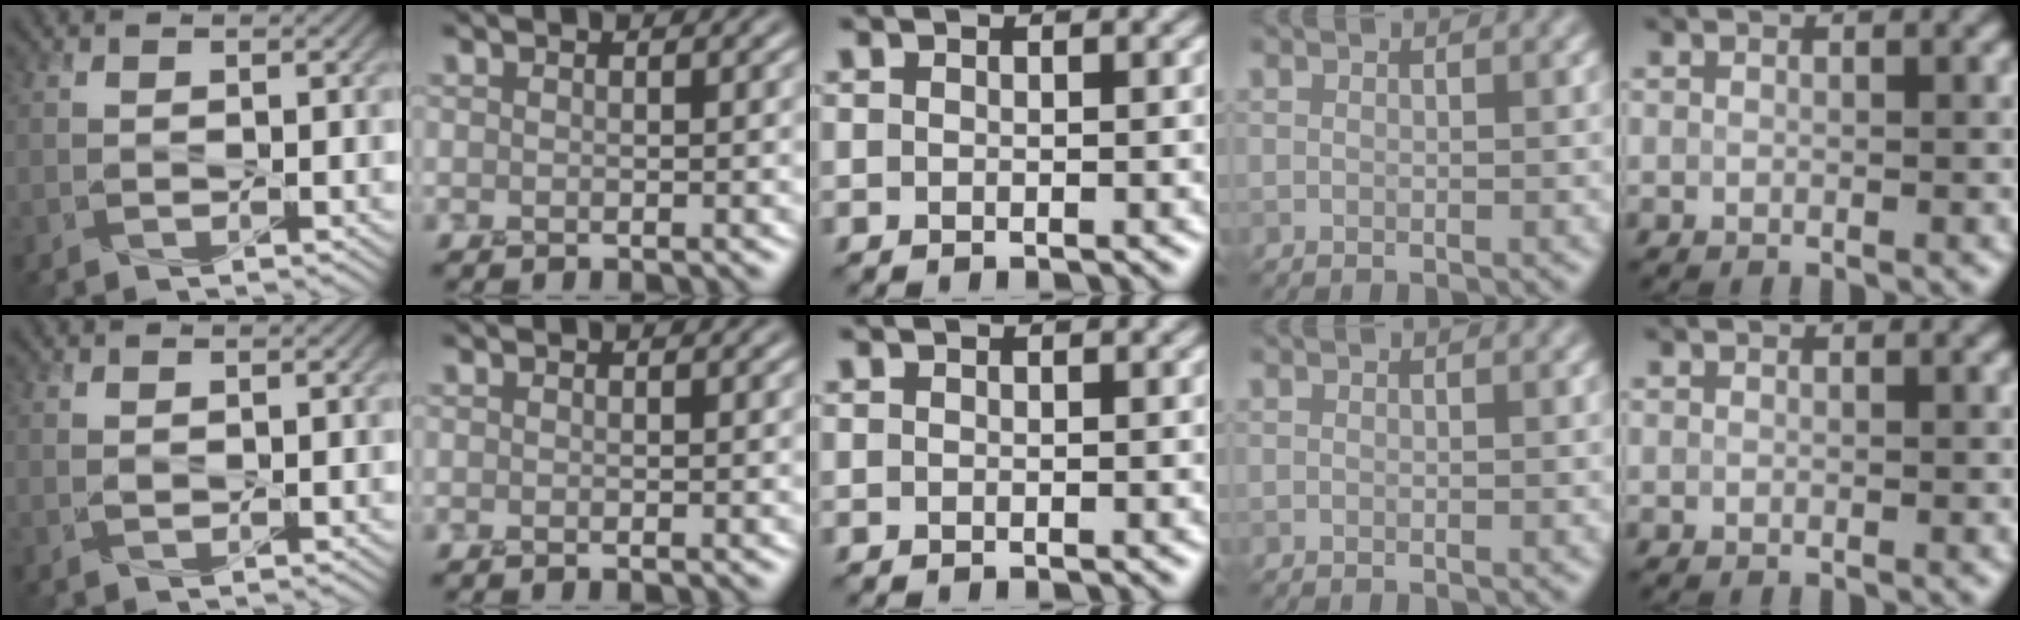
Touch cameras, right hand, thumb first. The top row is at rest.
{"thumb": {"total": 0.6, "force": [0.5, 0.2, 0.3], "torque": [-0.011, 0.000, 0.010]}}